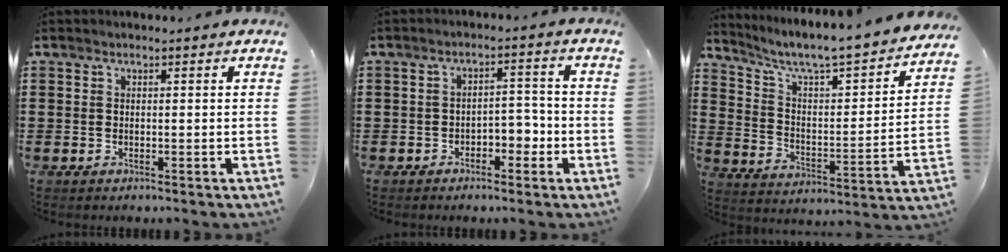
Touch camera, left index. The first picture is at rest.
{"total": 3.6, "force": [-2.4, 1.9, 2.0], "torque": [-0.038, 0.010, -0.050]}
{"total": 5.5, "force": [4.8, 0.3, 2.7], "torque": [-0.078, -0.047, 0.072]}